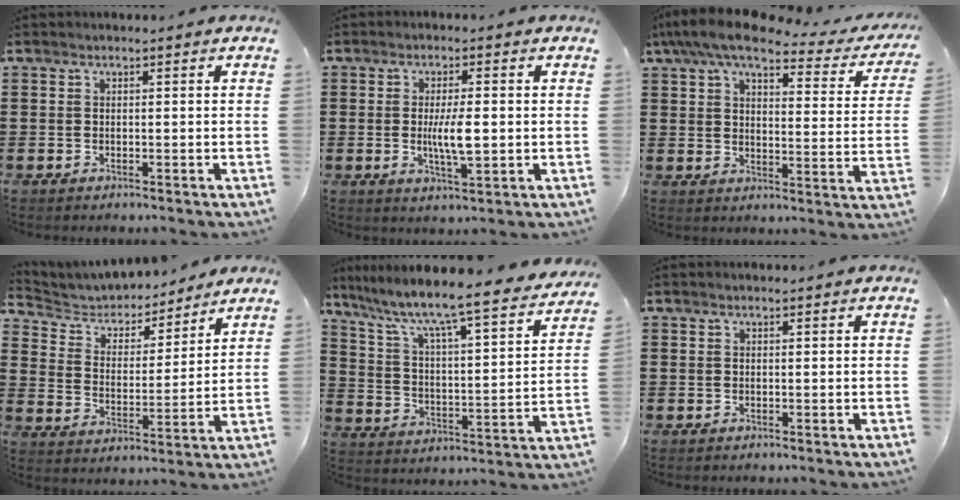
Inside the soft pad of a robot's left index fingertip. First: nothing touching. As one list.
[{"total": 5.2, "force": [0.2, 1.3, 5.0], "torque": [-0.090, -0.005, -0.002]}, {"total": 8.4, "force": [6.6, 1.7, 4.9], "torque": [-0.112, -0.027, 0.113]}, {"total": 4.7, "force": [4.4, 1.7, 0.6], "torque": [-0.040, -0.026, 0.070]}, {"total": 7.0, "force": [6.0, -0.3, 3.6], "torque": [-0.099, -0.061, 0.089]}, {"total": 0.0}]